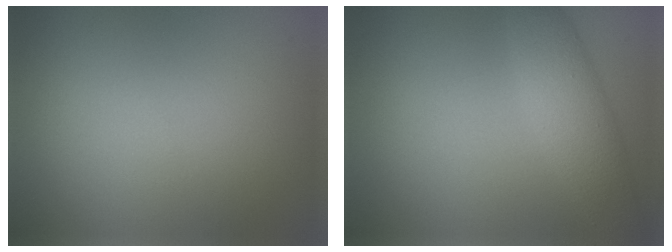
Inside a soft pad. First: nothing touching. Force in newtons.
{"total": 3.9, "press": 3.9, "slide": 0.1}